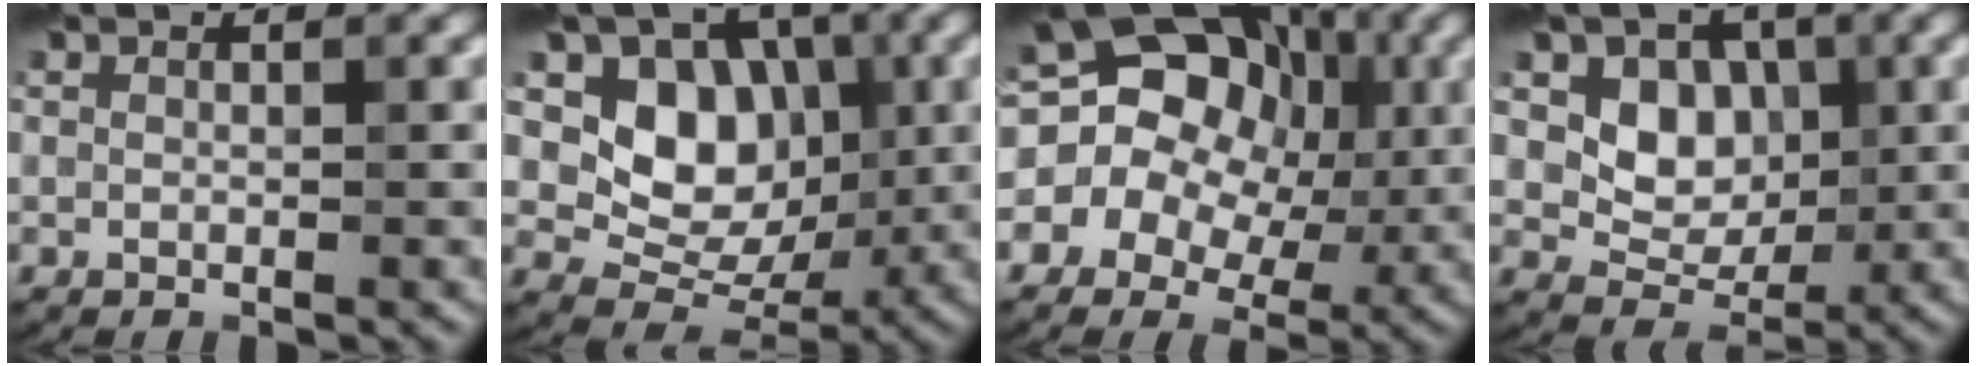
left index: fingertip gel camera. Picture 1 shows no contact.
{"total": 7.3, "force": [1.0, 6.1, 4.0], "torque": [-0.052, -0.014, 0.008]}
{"total": 13.7, "force": [0.6, 12.0, 6.5], "torque": [-0.115, 0.038, -0.018]}
{"total": 5.1, "force": [0.6, 4.2, 2.9], "torque": [-0.044, -0.010, 0.004]}